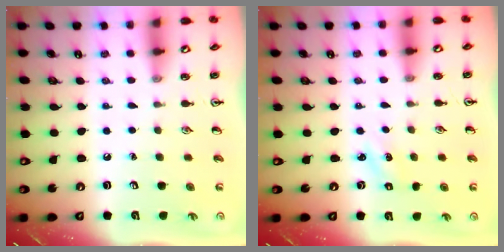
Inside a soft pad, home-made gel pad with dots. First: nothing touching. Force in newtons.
{"total": 1.2, "press": 1.1, "slide": 0.4}